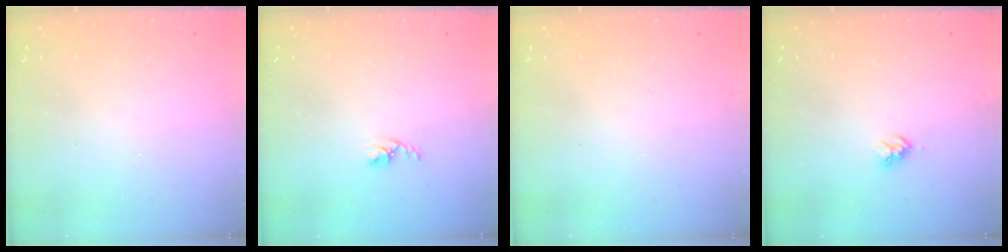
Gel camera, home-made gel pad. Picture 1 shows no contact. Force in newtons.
{"total": 2.7, "press": 2.7, "slide": 0.5}
{"total": 0.0}
{"total": 3.1, "press": 3.1, "slide": 0.4}